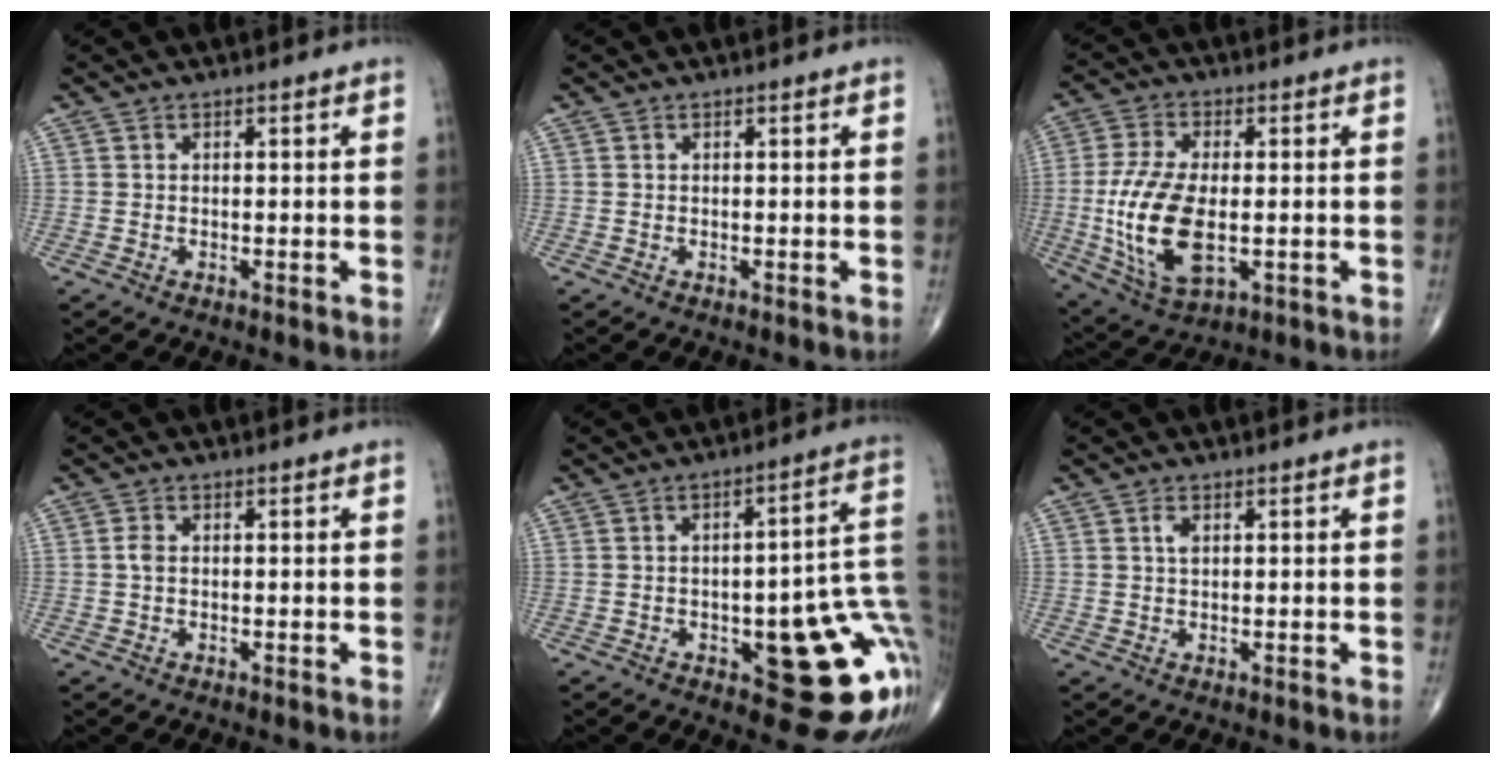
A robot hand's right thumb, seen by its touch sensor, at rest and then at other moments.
{"total": 0.0}
{"total": 15.2, "force": [-1.9, 7.6, 13.0], "torque": [-0.270, -0.008, -0.025]}
{"total": 1.5, "force": [0.0, 0.9, 1.1], "torque": [-0.022, 0.001, -0.003]}
{"total": 20.0, "force": [-3.9, 7.0, 18.3], "torque": [-0.171, 0.024, -0.033]}
{"total": 1.6, "force": [0.5, 0.9, 1.2], "torque": [-0.023, 0.002, 0.010]}